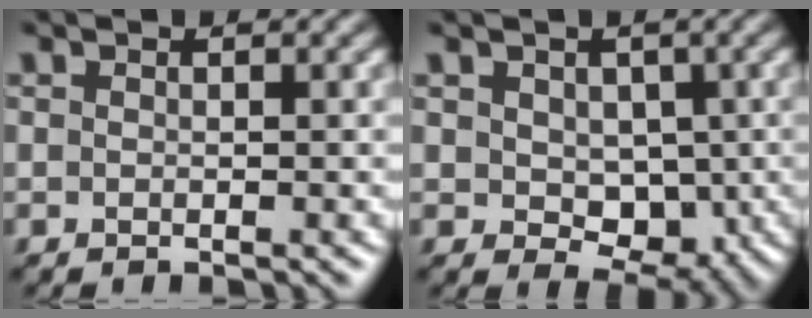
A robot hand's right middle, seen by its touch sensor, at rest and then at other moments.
{"total": 4.2, "force": [0.0, 3.2, 2.7], "torque": [-0.038, -0.008, 0.005]}